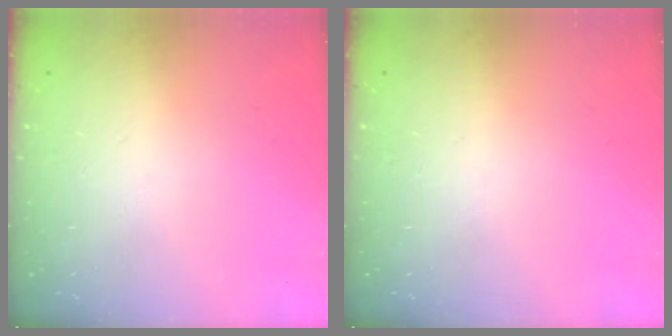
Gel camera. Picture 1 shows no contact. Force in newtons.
{"total": 0.0}